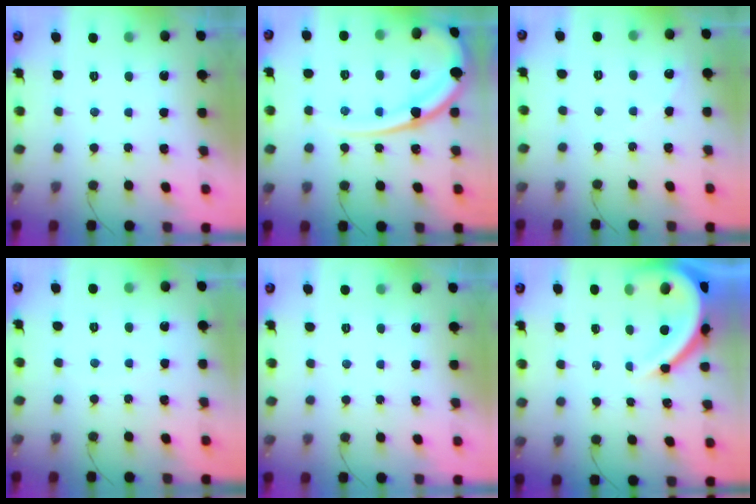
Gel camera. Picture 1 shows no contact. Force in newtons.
{"total": 15.5, "press": 15.3, "slide": 2.0}
{"total": 3.1, "press": 3.0, "slide": 0.4}
{"total": 2.4, "press": 2.3, "slide": 0.3}
{"total": 0.0}
{"total": 12.9, "press": 12.8, "slide": 1.6}